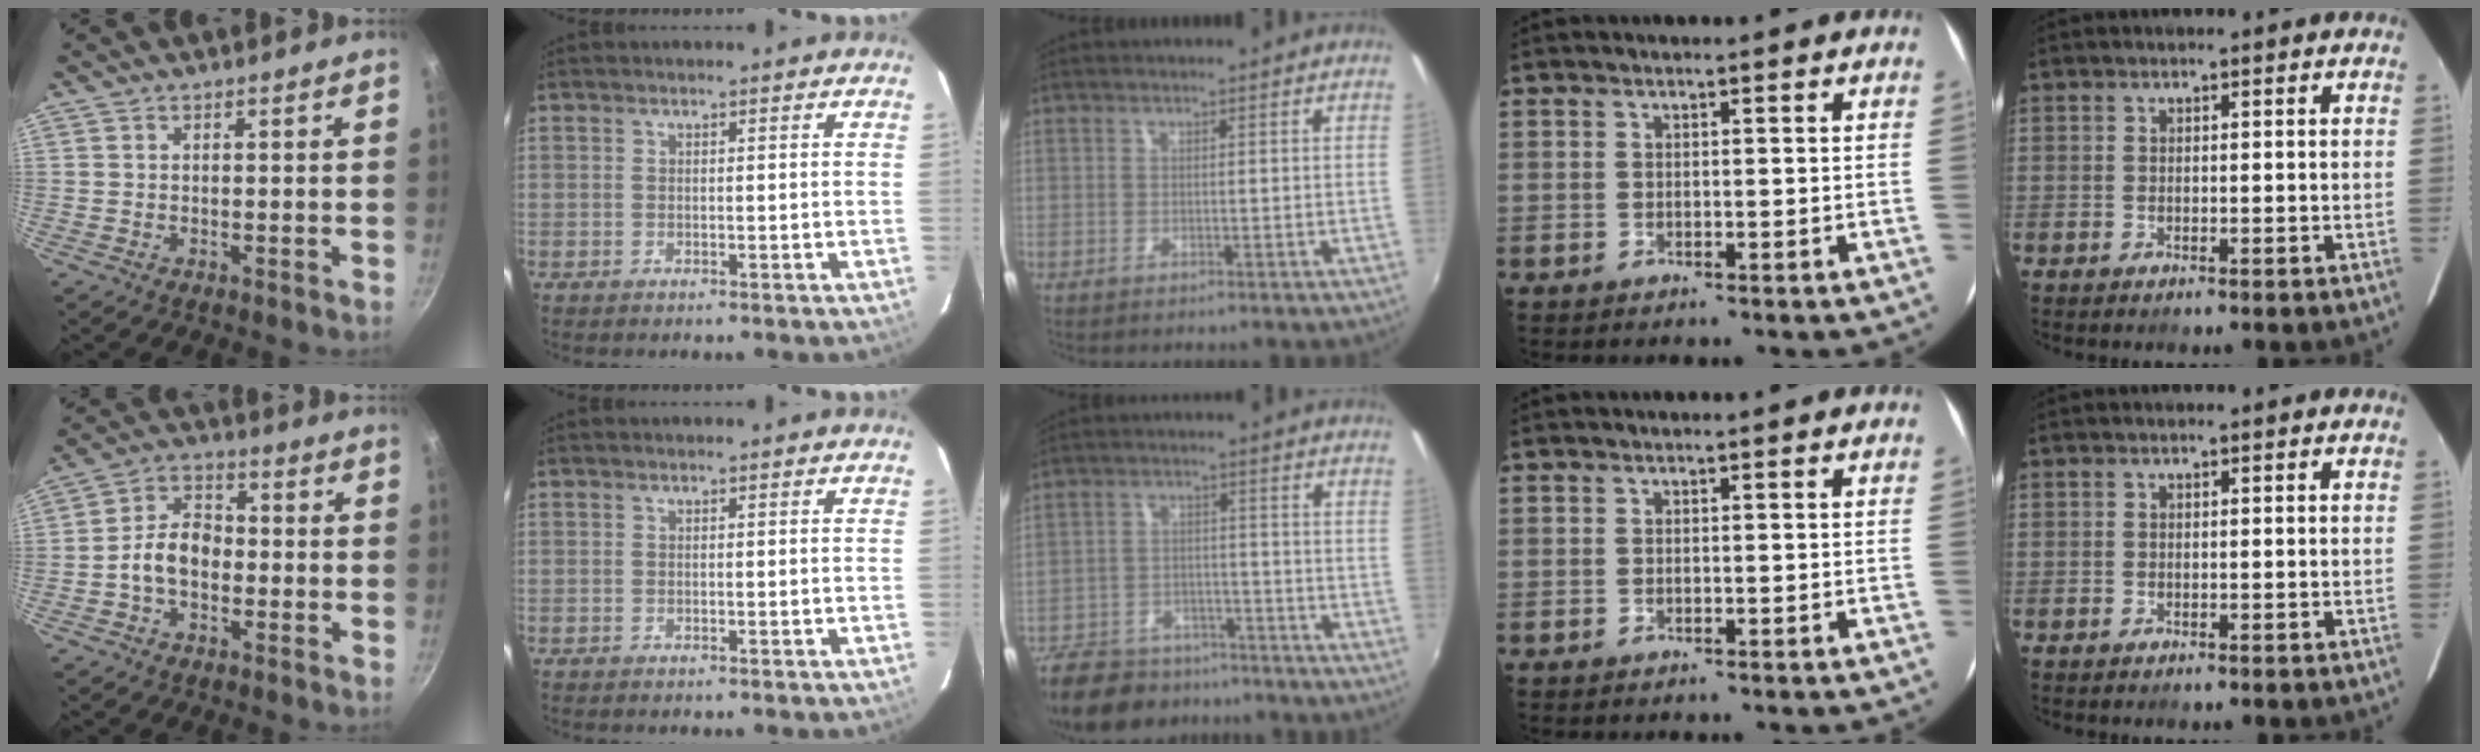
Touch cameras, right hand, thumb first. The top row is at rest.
{"thumb": {"total": 8.0, "force": [-1.9, 5.5, 5.5], "torque": [-0.071, 0.035, -0.046]}, "middle": {"total": 17.8, "force": [-14.0, 8.8, 6.6], "torque": [-0.173, 0.003, -0.206]}}